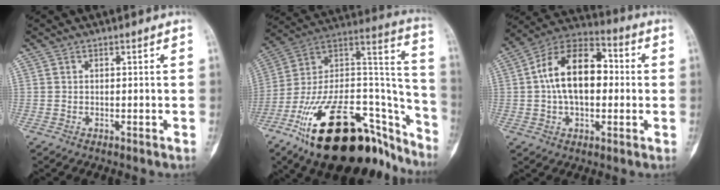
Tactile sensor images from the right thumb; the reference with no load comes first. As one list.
[{"total": 38.3, "force": [-23.5, 16.8, 25.1], "torque": [-0.348, 0.074, -0.375]}, {"total": 16.6, "force": [0.9, 10.1, 13.1], "torque": [-0.200, 0.038, 0.006]}]